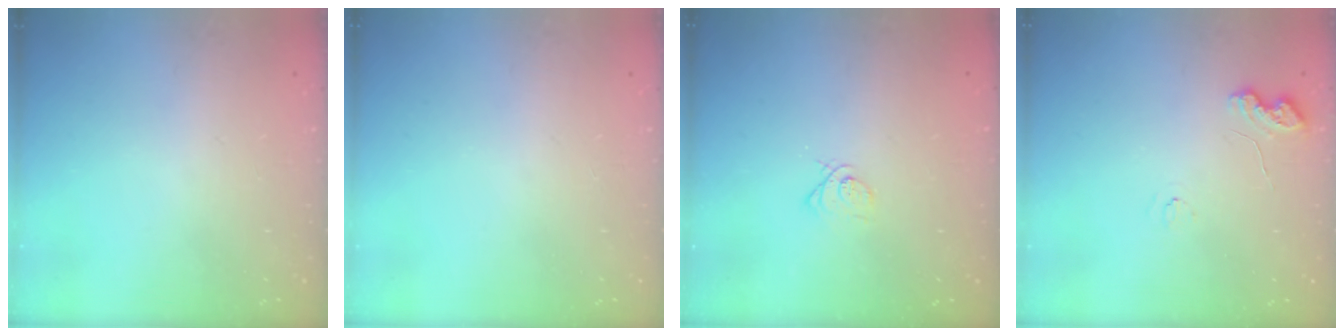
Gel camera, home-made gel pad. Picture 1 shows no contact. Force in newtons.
{"total": 0.0}
{"total": 3.8, "press": 3.8, "slide": 0.0}
{"total": 4.6, "press": 4.5, "slide": 0.9}